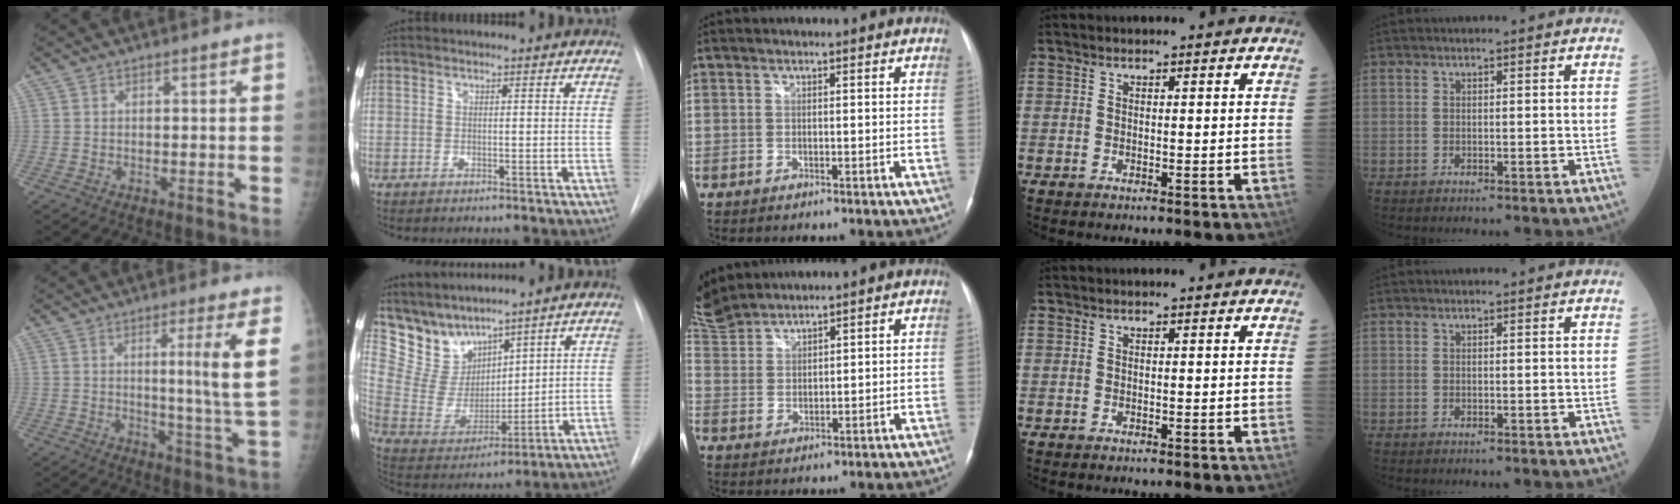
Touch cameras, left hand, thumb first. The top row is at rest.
{"thumb": {"total": 9.5, "force": [2.8, -1.3, 9.0], "torque": [-0.142, -0.032, 0.045]}, "index": {"total": 9.2, "force": [8.4, 3.6, 1.0], "torque": [-0.046, 0.019, 0.186]}, "middle": {"total": 9.3, "force": [8.8, 2.3, 2.1], "torque": [-0.072, 0.017, 0.188]}}